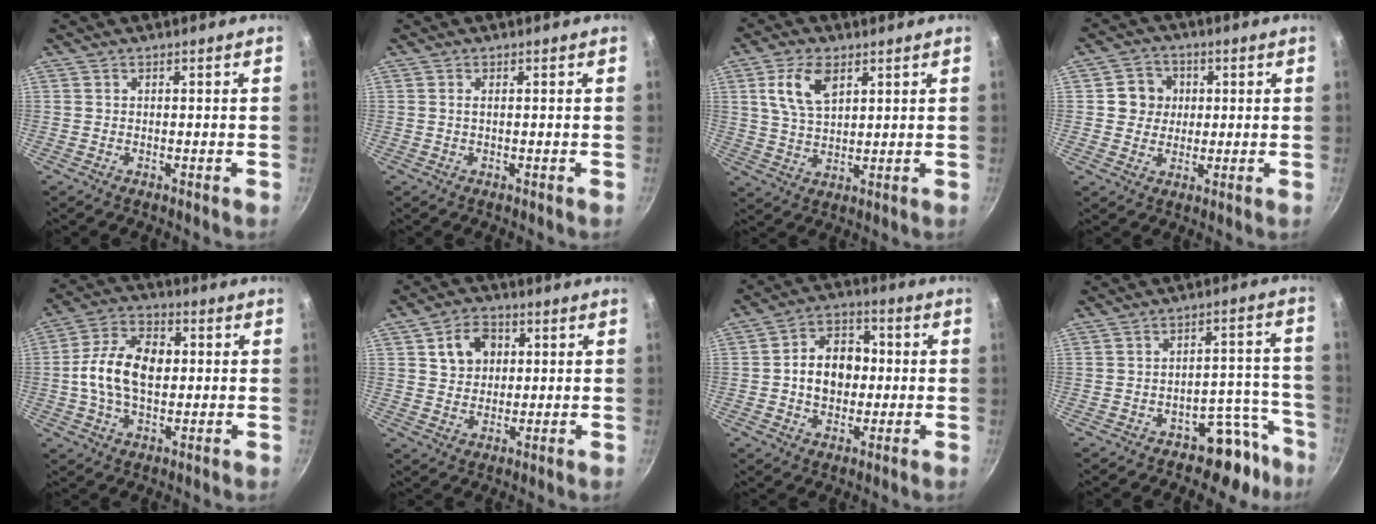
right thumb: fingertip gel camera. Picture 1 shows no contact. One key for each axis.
{"total": 0.6, "fx": 0.1, "fy": 0.2, "fz": 0.6, "tx": -0.015, "ty": 0.001, "tz": 0.001}
{"total": 8.9, "fx": 3.6, "fy": 4.8, "fz": 6.6, "tx": -0.121, "ty": -0.011, "tz": 0.073}
{"total": 6.8, "fx": 1.0, "fy": 6.3, "fz": 2.4, "tx": -0.003, "ty": 0.005, "tz": 0.012}
{"total": 13.3, "fx": 0.6, "fy": 8.3, "fz": 10.4, "tx": -0.188, "ty": 0.021, "tz": 0.005}
{"total": 7.9, "fx": 2.5, "fy": 6.1, "fz": 4.4, "tx": -0.043, "ty": -0.004, "tz": 0.041}
{"total": 11.2, "fx": 0.1, "fy": 8.3, "fz": 7.6, "tx": -0.090, "ty": 0.022, "tz": -0.005}
{"total": 8.0, "fx": -6.0, "fy": 4.2, "fz": 3.1, "tx": 0.000, "ty": 0.096, "tz": -0.087}